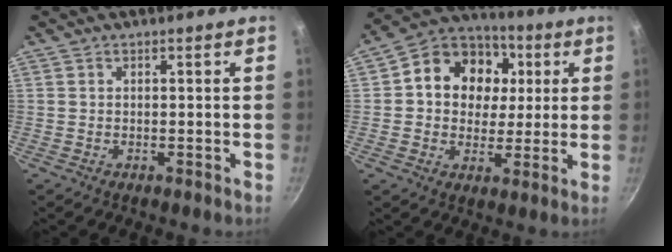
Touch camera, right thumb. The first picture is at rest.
{"total": 15.9, "force": [3.1, 13.1, 8.6], "torque": [-0.114, 0.013, 0.036]}